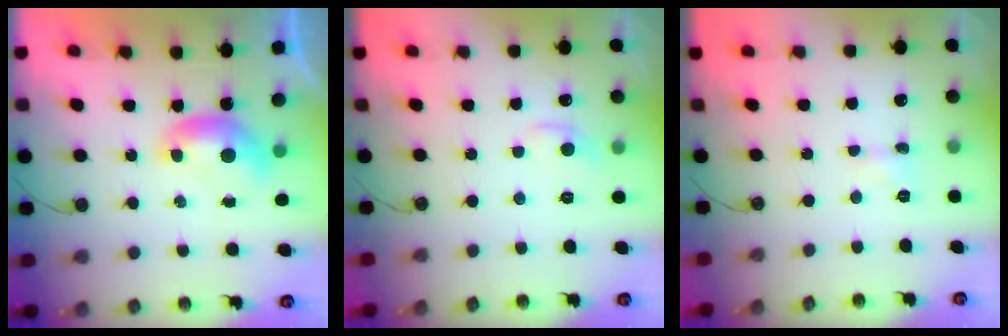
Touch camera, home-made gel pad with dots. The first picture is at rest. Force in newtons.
{"total": 1.6, "press": 1.3, "slide": 0.8}
{"total": 1.6, "press": 1.6, "slide": 0.4}